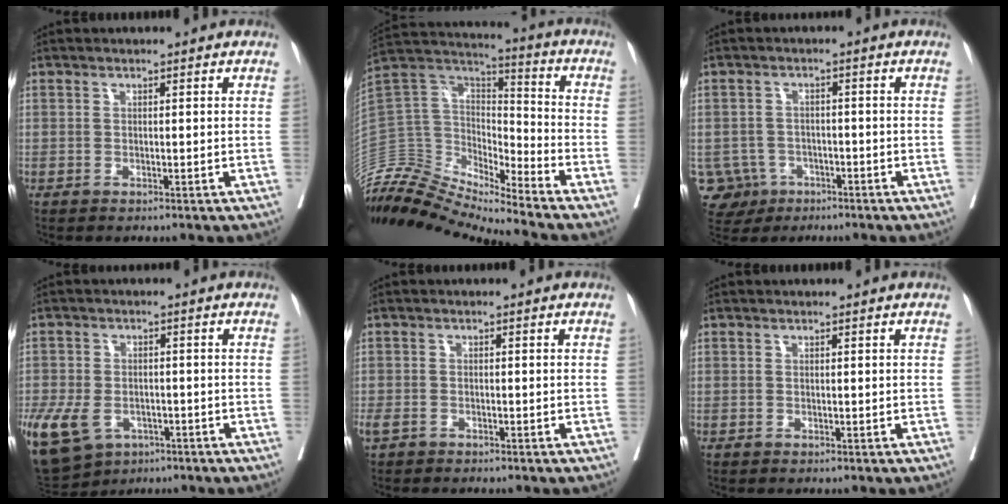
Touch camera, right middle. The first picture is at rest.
{"total": 16.6, "force": [-16.1, 1.7, 3.7], "torque": [-0.071, 0.068, -0.303]}
{"total": 6.2, "force": [-3.0, 5.4, 0.3], "torque": [-0.018, 0.008, -0.044]}
{"total": 21.2, "force": [-9.8, 15.7, 10.3], "torque": [-0.342, -0.026, -0.150]}
{"total": 2.3, "force": [-1.9, 1.0, 0.8], "torque": [-0.025, -0.004, -0.033]}
{"total": 0.0}